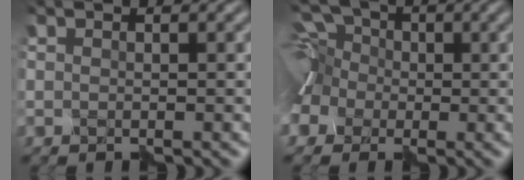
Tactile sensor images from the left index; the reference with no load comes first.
{"total": 9.9, "force": [1.0, 8.0, 5.8], "torque": [-0.136, 0.038, -0.045]}